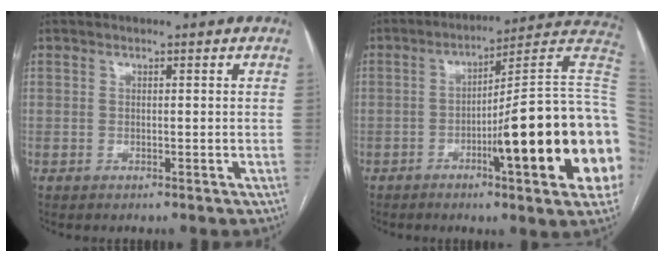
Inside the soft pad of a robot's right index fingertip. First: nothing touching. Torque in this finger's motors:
{"motor_torque": [2.14, 0.00, 1.05, 0.21]}